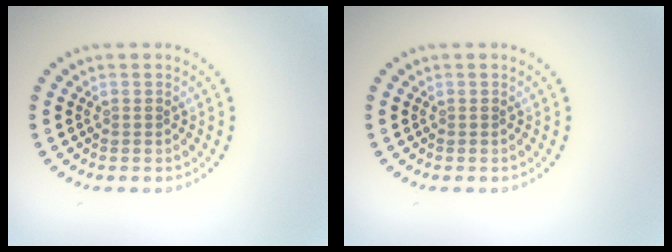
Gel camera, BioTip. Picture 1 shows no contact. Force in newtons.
{"total": 0.0}